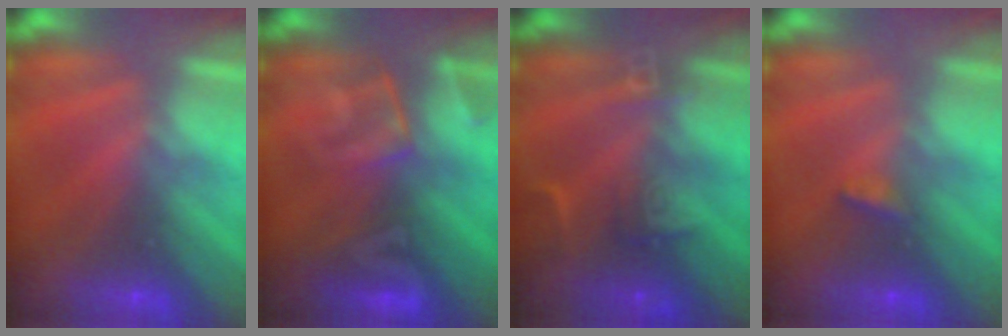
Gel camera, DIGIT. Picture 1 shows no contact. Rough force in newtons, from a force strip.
{"total": 2.9}
{"total": 2.4}
{"total": 2.9}